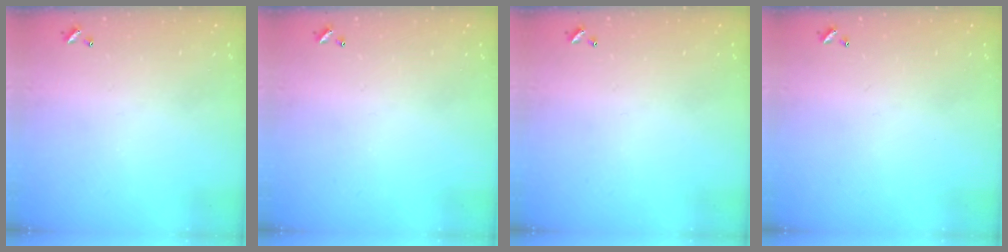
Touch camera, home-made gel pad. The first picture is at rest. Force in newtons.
{"total": 0.0}
{"total": 0.0}
{"total": 0.0}